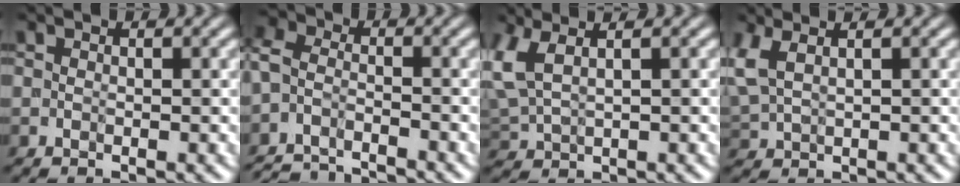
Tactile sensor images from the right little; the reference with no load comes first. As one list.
[{"total": 6.7, "force": [-6.3, 1.4, 1.6], "torque": [-0.051, -0.014, -0.115]}, {"total": 5.5, "force": [1.9, 2.9, 4.3], "torque": [-0.143, -0.001, 0.052]}, {"total": 4.0, "force": [1.6, 2.3, 2.9], "torque": [-0.101, -0.005, 0.045]}]